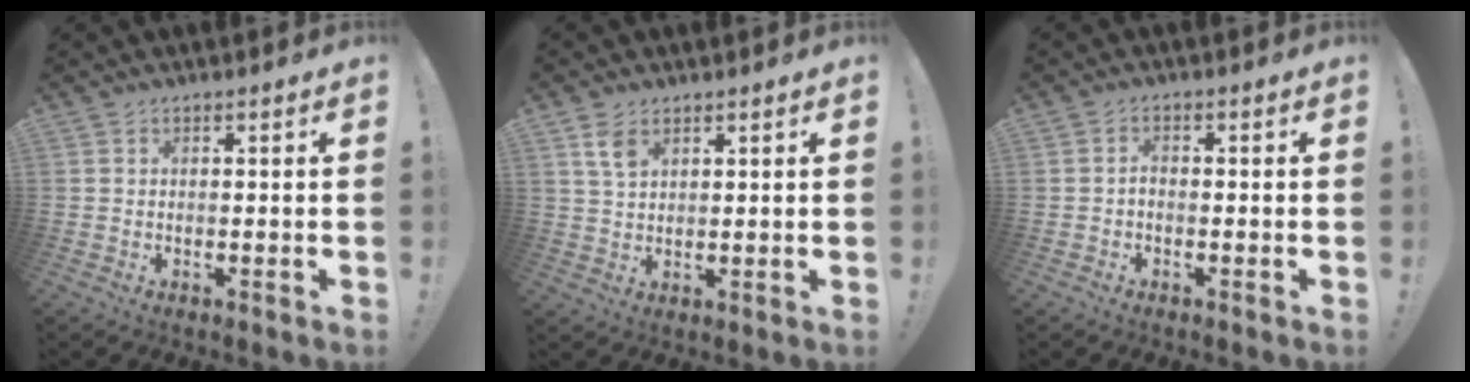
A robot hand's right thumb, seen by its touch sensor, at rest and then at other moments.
{"total": 4.8, "force": [2.7, 2.6, 3.1], "torque": [-0.052, -0.011, 0.050]}
{"total": 1.4, "force": [-1.0, 0.6, 0.9], "torque": [-0.022, 0.005, -0.016]}